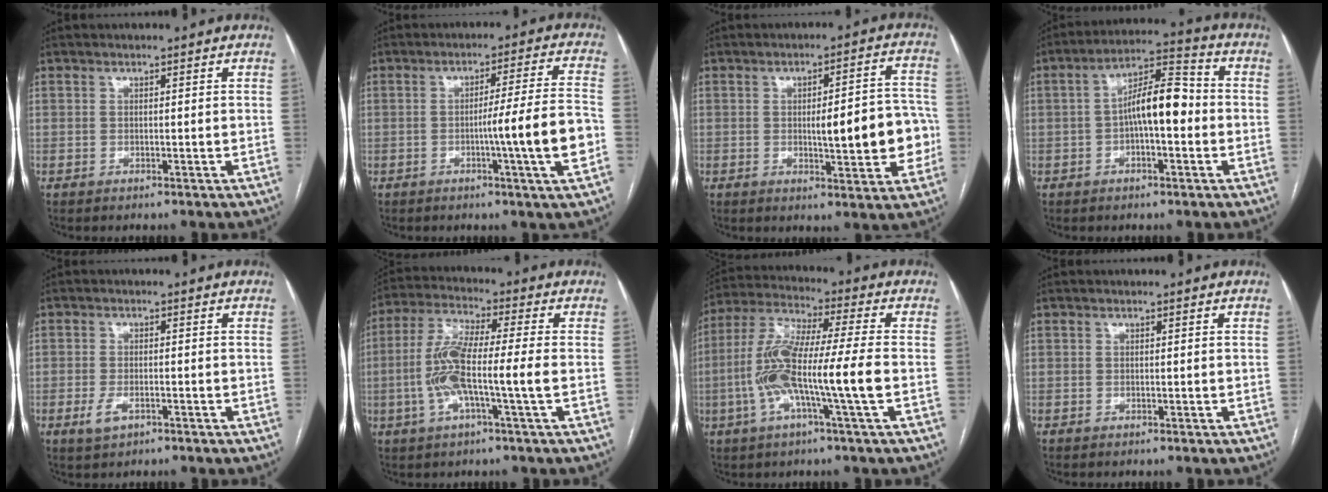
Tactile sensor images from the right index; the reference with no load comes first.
{"total": 10.3, "force": [-2.7, -1.5, 9.9], "torque": [-0.148, -0.005, -0.041]}
{"total": 10.8, "force": [-1.3, 2.6, 10.4], "torque": [-0.132, 0.020, -0.009]}
{"total": 9.5, "force": [-0.9, 2.8, 9.1], "torque": [-0.157, 0.032, -0.017]}
{"total": 2.9, "force": [-1.4, 1.4, 2.1], "torque": [-0.045, -0.001, -0.022]}
{"total": 10.1, "force": [-1.8, 0.5, 9.9], "torque": [-0.208, 0.013, -0.040]}
{"total": 13.4, "force": [-2.9, 0.2, 13.1], "torque": [-0.271, 0.009, -0.061]}
{"total": 0.0}